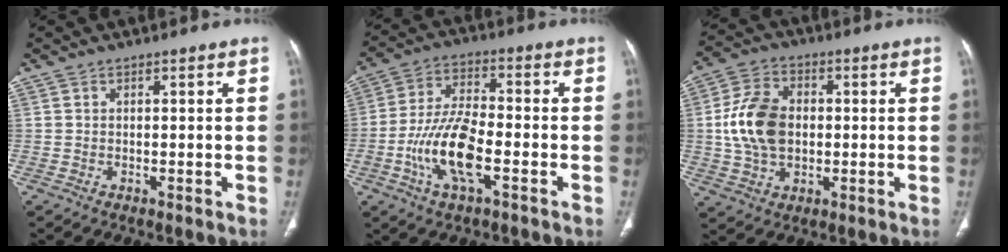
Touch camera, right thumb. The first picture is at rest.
{"total": 12.4, "force": [-4.2, 4.9, 10.6], "torque": [-0.213, 0.021, -0.082]}
{"total": 12.6, "force": [0.2, 8.8, 9.0], "torque": [-0.159, 0.012, 0.005]}